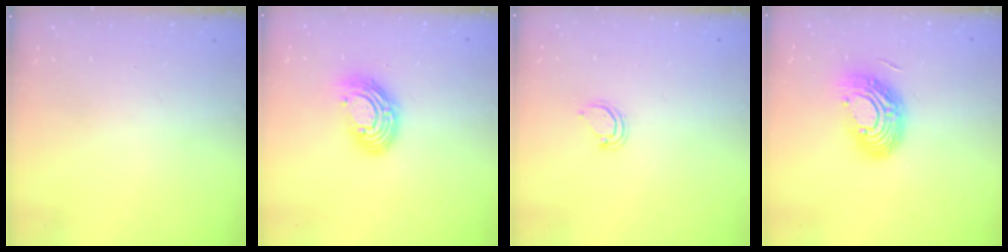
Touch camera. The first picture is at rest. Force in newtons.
{"total": 11.2, "press": 11.2, "slide": 1.0}
{"total": 3.6, "press": 3.6, "slide": 0.5}
{"total": 13.3, "press": 13.3, "slide": 1.0}